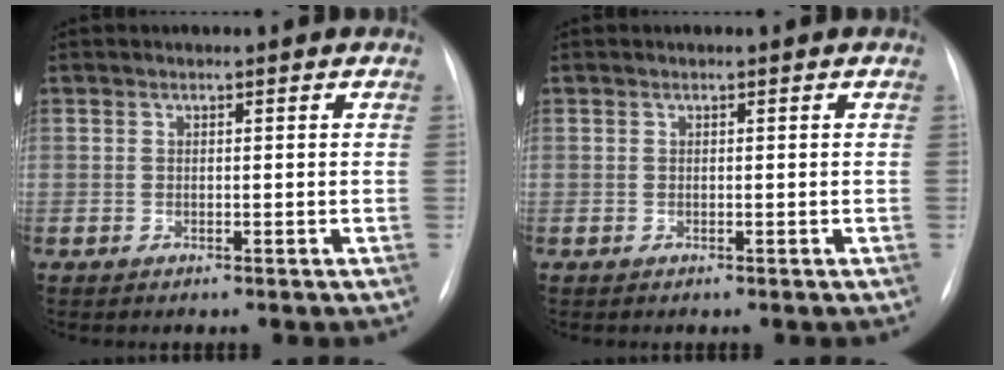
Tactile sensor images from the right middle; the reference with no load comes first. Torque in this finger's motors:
{"motor_torque": [-0.16, -0.10, -0.01, 0.00]}